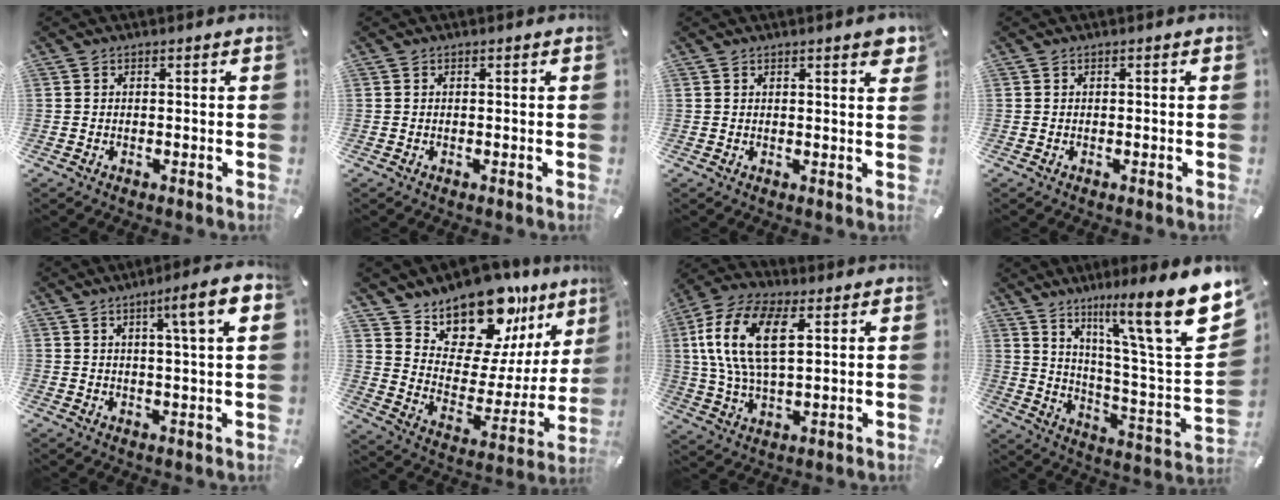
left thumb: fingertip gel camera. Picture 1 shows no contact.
{"total": 0.0}
{"total": 2.9, "force": [1.9, 0.4, 2.1], "torque": [-0.037, -0.003, 0.031]}
{"total": 0.0}
{"total": 9.3, "force": [3.6, 0.7, 8.5], "torque": [-0.135, -0.005, 0.051]}
{"total": 17.3, "force": [15.4, 6.9, 3.8], "torque": [-0.064, -0.156, 0.267]}
{"total": 15.3, "force": [4.8, 7.7, 12.2], "torque": [-0.291, -0.002, 0.079]}
{"total": 18.0, "force": [11.7, 2.3, 13.5], "torque": [-0.206, -0.097, 0.173]}